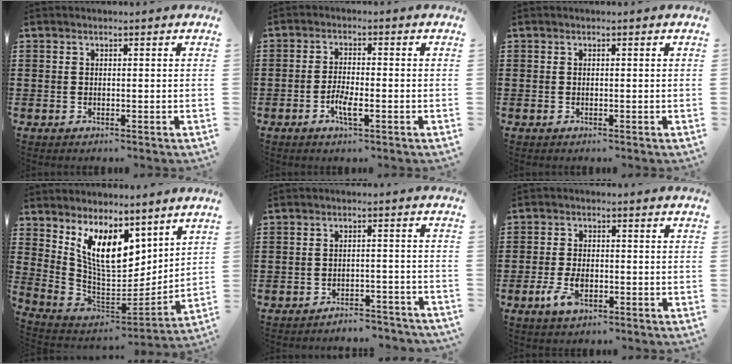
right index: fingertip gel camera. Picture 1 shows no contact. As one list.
[{"total": 3.5, "force": [-1.5, 0.9, 3.0], "torque": [-0.062, -0.002, -0.030]}, {"total": 0.0}, {"total": 10.3, "force": [6.0, 4.9, 6.8], "torque": [-0.147, -0.029, 0.115]}, {"total": 3.3, "force": [-3.3, 0.3, 0.3], "torque": [-0.011, 0.001, -0.069]}, {"total": 4.5, "force": [-1.7, 2.2, 3.5], "torque": [-0.080, -0.004, -0.034]}]